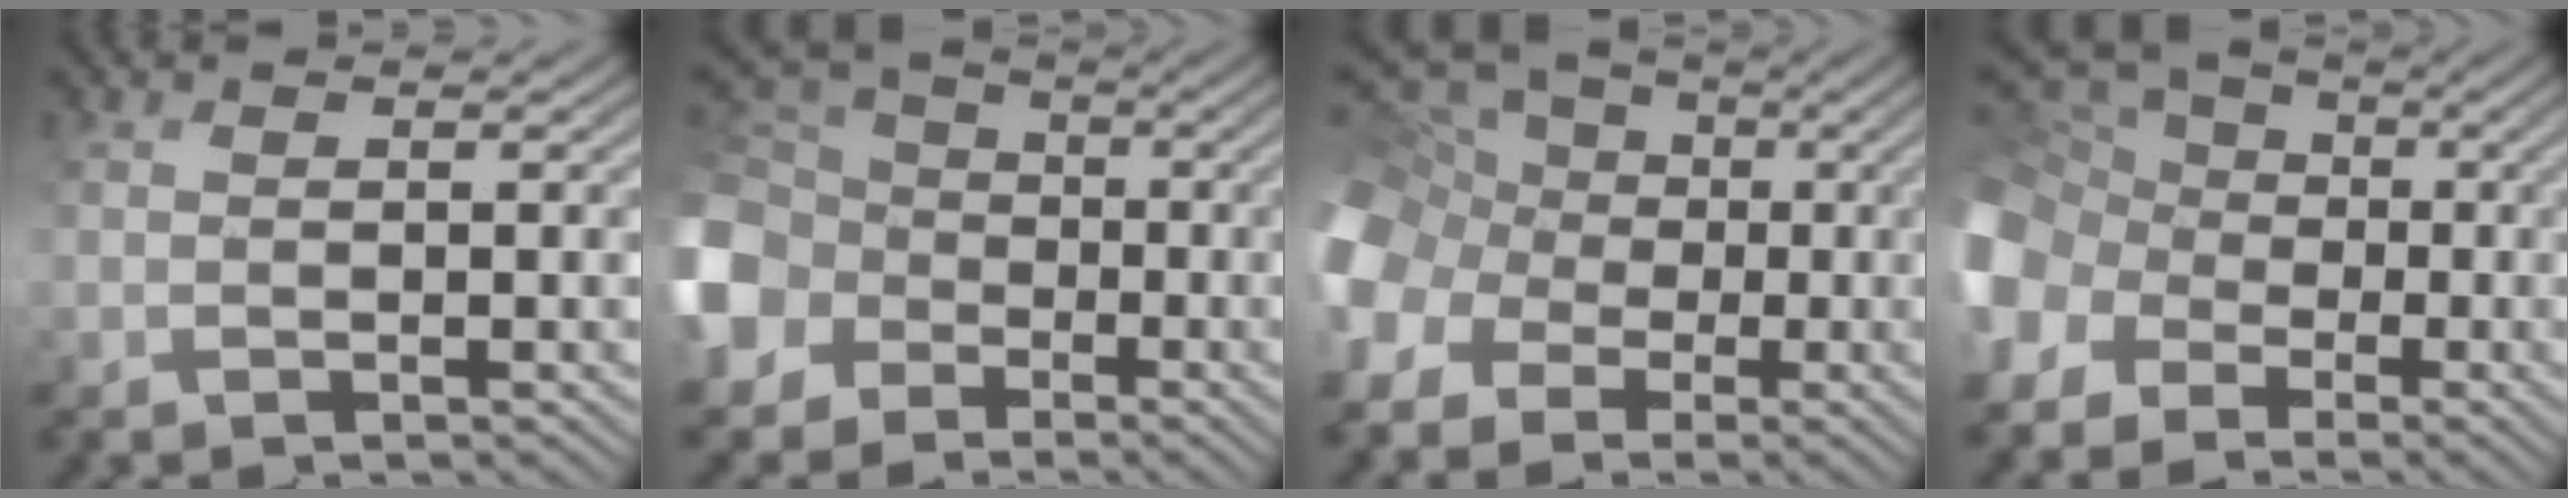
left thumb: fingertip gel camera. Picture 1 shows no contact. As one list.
[{"total": 9.6, "force": [-3.9, 8.3, 2.9], "torque": [-0.132, -0.021, -0.083]}, {"total": 13.7, "force": [-3.2, 12.4, 4.8], "torque": [-0.193, -0.008, -0.087]}, {"total": 12.0, "force": [-4.7, 10.1, 4.5], "torque": [-0.181, -0.018, -0.091]}]